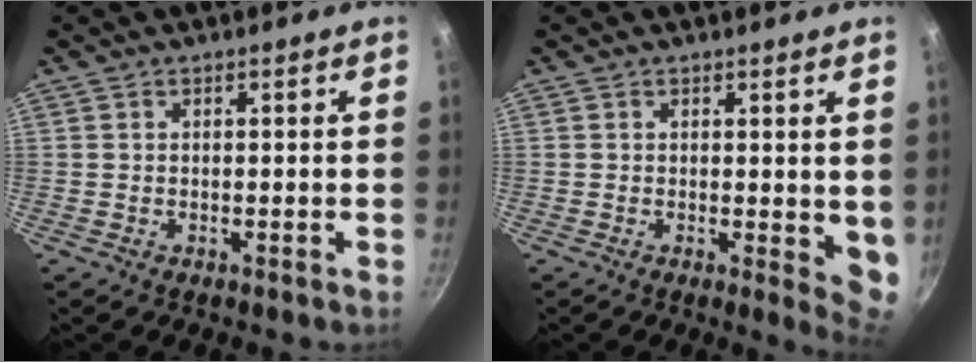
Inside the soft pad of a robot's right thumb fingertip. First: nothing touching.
{"total": 4.7, "force": [0.9, 2.0, 4.2], "torque": [-0.047, -0.010, 0.012]}